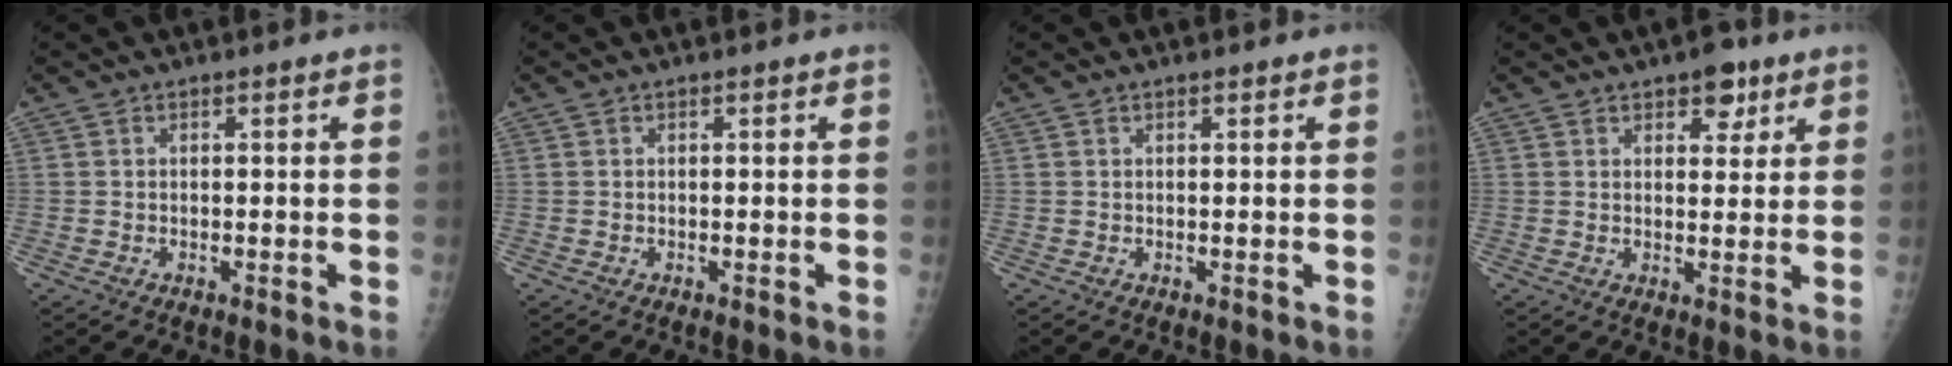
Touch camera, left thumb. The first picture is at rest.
{"total": 0.0}
{"total": 0.6, "force": [0.5, 0.2, 0.3], "torque": [-0.005, -0.002, 0.006]}
{"total": 5.7, "force": [3.4, 3.0, 3.3], "torque": [-0.017, -0.014, 0.044]}